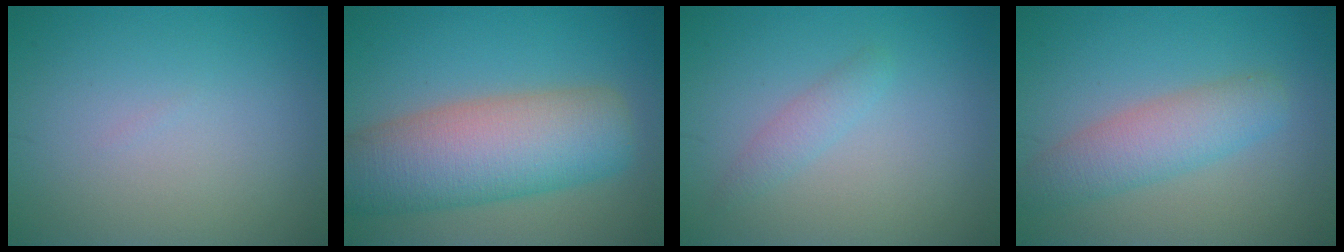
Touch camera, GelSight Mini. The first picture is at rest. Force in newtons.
{"total": 9.9, "press": 9.9, "slide": 0.4}
{"total": 1.4, "press": 1.4, "slide": 0.0}
{"total": 4.1, "press": 4.1, "slide": 0.2}